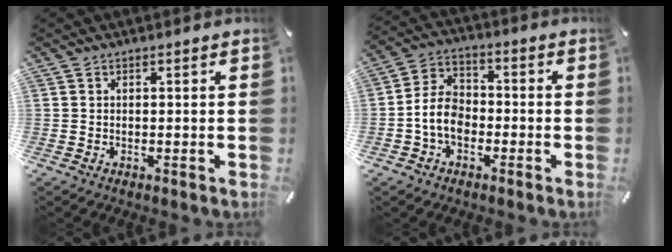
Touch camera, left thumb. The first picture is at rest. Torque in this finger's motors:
{"motor_torque": [-0.38, 0.88, 0.35, -0.27, 0.20]}